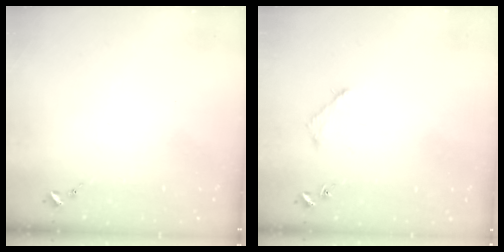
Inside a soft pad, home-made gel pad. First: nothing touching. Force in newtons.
{"total": 3.0, "press": 3.0, "slide": 0.4}